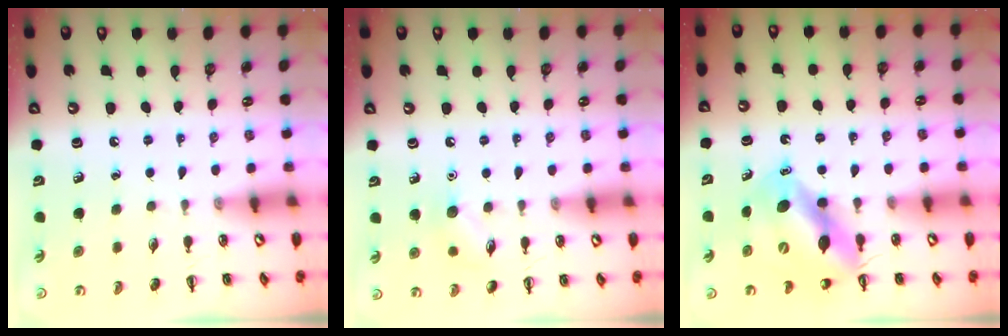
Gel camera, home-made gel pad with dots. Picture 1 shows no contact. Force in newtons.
{"total": 7.3, "press": 7.1, "slide": 1.6}
{"total": 11.1, "press": 10.7, "slide": 2.9}